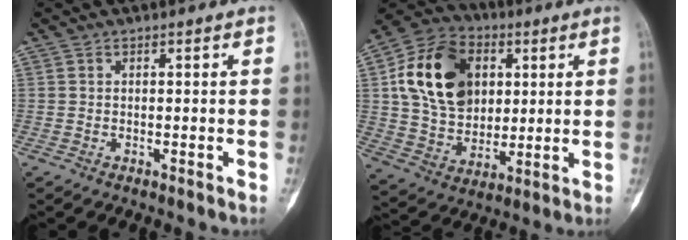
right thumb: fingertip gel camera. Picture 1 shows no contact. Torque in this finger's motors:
{"motor_torque": [-0.46, 2.35, 0.61, -0.27, 0.18]}